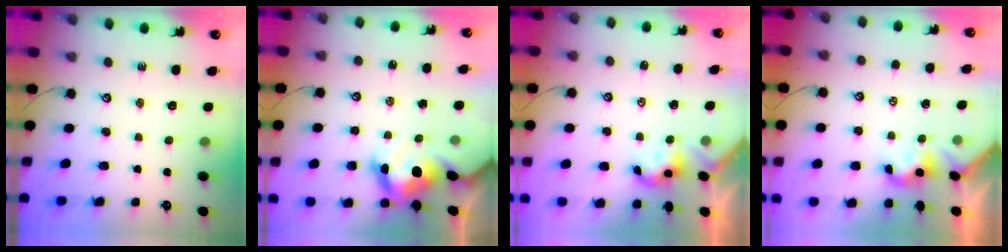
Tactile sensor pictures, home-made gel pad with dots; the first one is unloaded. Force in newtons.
{"total": 12.4, "press": 12.4, "slide": 1.3}
{"total": 2.1, "press": 2.1, "slide": 0.3}
{"total": 1.9, "press": 1.8, "slide": 0.5}